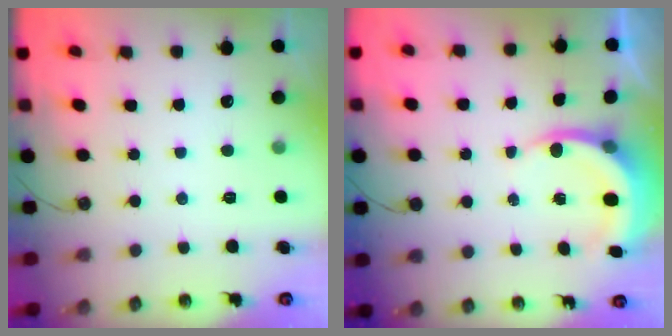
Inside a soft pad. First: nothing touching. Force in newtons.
{"total": 4.8, "press": 4.8, "slide": 0.3}